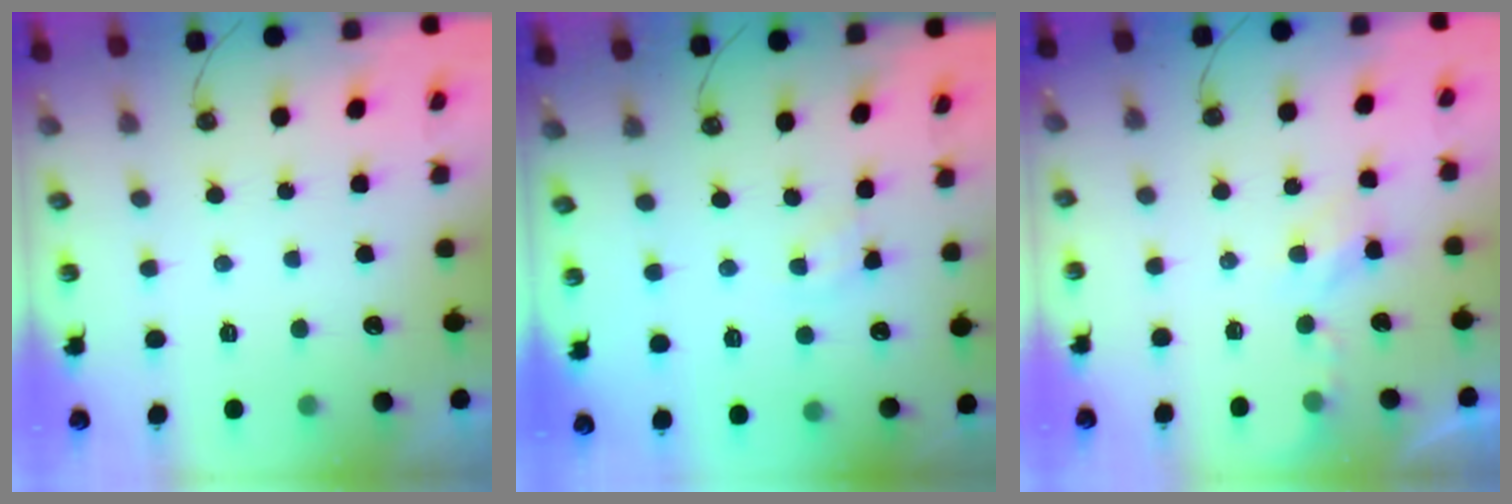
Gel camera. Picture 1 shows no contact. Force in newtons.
{"total": 2.4, "press": 2.3, "slide": 0.4}
{"total": 4.4, "press": 4.4, "slide": 0.5}